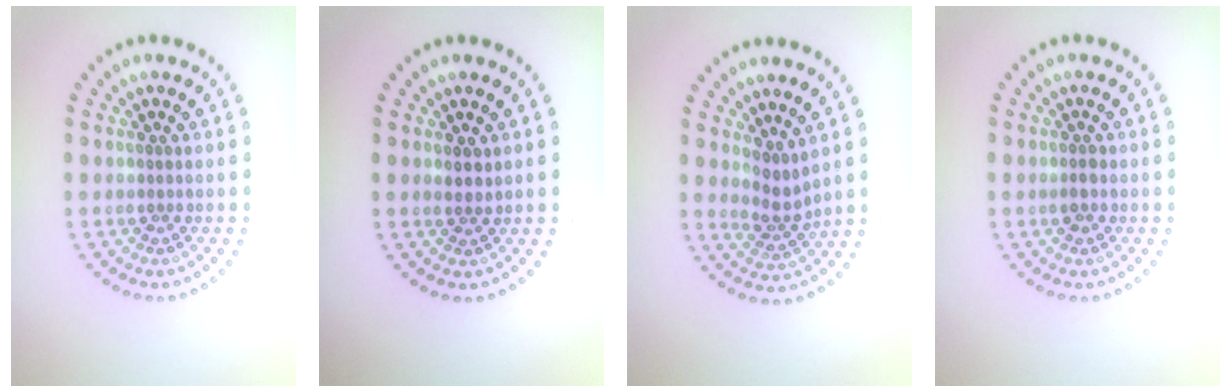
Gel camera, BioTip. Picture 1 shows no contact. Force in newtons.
{"total": 1.2, "press": 1.0, "slide": 0.7}
{"total": 2.2, "press": 1.6, "slide": 1.6}
{"total": 1.0, "press": 1.0, "slide": 0.1}